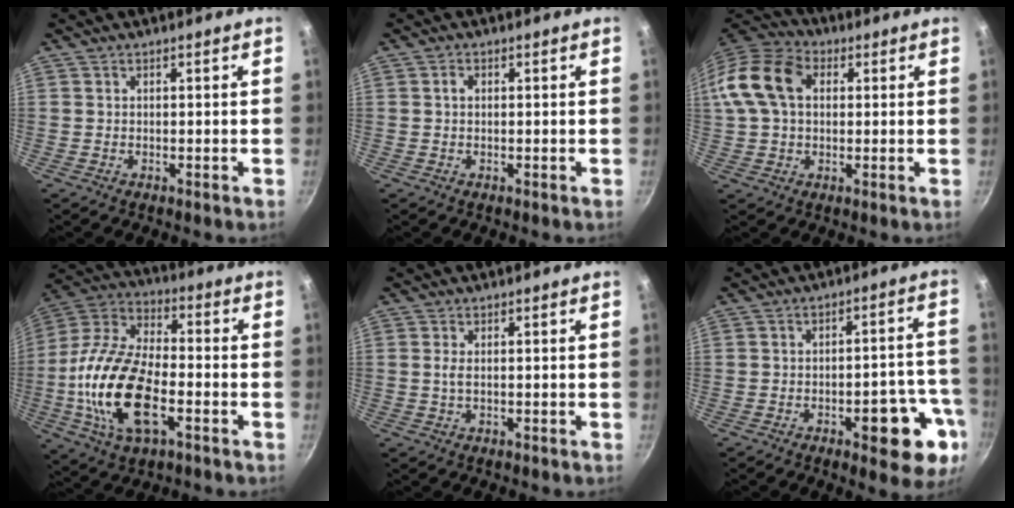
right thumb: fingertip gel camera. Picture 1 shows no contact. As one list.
[{"total": 1.3, "force": [0.1, 1.0, 0.8], "torque": [-0.016, 0.005, 0.001]}, {"total": 14.3, "force": [2.7, 10.1, 9.7], "torque": [-0.173, 0.028, 0.032]}, {"total": 21.4, "force": [-4.9, 10.7, 17.9], "torque": [-0.344, 0.027, -0.105]}, {"total": 1.3, "force": [0.0, 0.4, 1.2], "torque": [-0.028, -0.001, 0.000]}, {"total": 12.8, "force": [-5.1, 5.0, 10.5], "torque": [-0.092, 0.033, -0.061]}]